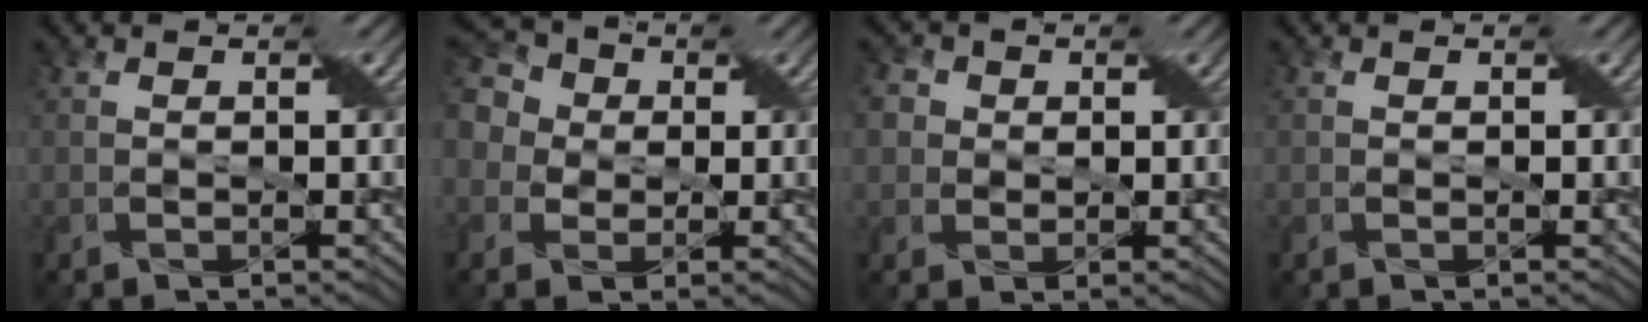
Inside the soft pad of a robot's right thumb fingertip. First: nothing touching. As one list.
[{"total": 8.6, "force": [1.5, 7.5, 4.0], "torque": [-0.135, 0.032, 0.000]}, {"total": 4.8, "force": [1.5, 4.2, 1.8], "torque": [-0.055, 0.017, 0.012]}, {"total": 0.0}]